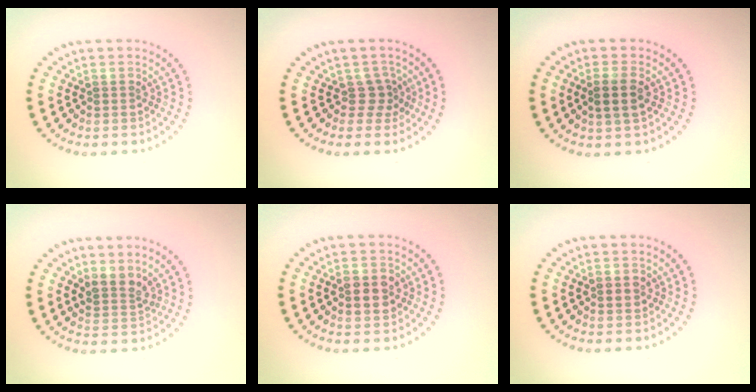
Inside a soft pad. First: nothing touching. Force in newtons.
{"total": 1.9, "press": 1.2, "slide": 1.4}
{"total": 2.4, "press": 2.2, "slide": 0.9}
{"total": 2.4, "press": 1.8, "slide": 1.5}
{"total": 2.8, "press": 2.8, "slide": 0.2}
{"total": 1.1, "press": 1.1, "slide": 0.1}